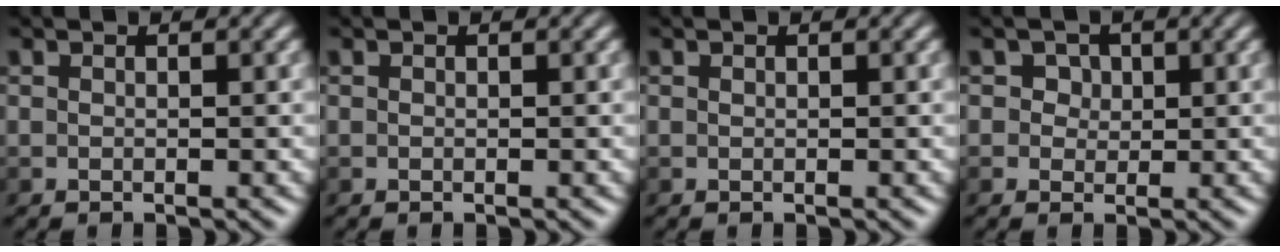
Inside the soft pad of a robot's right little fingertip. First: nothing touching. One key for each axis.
{"total": 0.0}
{"total": 0.0}
{"total": 2.0, "fx": 0.9, "fy": 1.6, "fz": 0.9, "tx": -0.010, "ty": 0.003, "tz": 0.011}